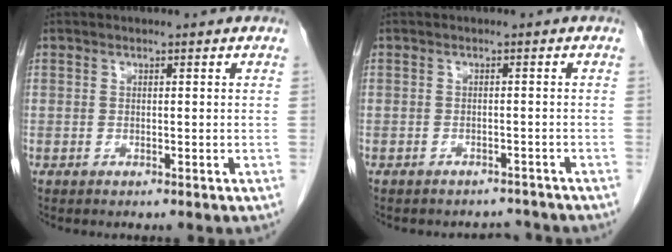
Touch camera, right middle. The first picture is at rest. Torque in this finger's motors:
{"motor_torque": [-0.25, -0.18, -0.01, 0.00]}